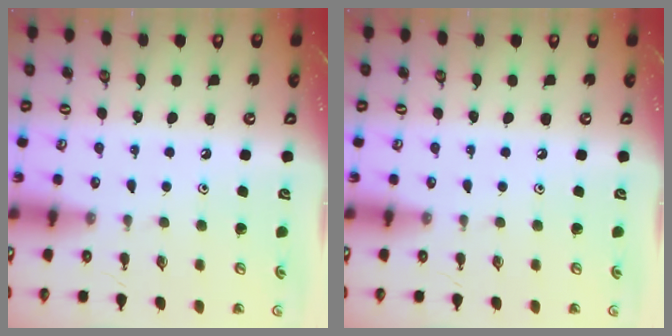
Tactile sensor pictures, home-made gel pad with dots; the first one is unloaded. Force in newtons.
{"total": 0.0}